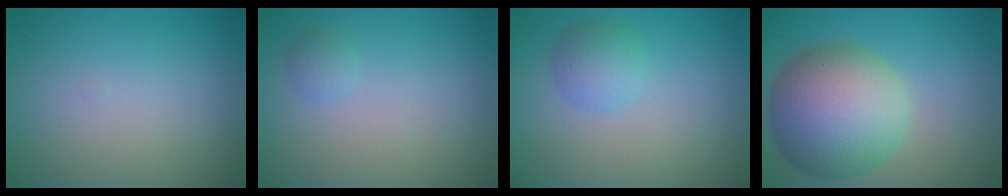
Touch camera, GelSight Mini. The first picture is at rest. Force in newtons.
{"total": 0.9, "press": 0.9, "slide": 0.0}
{"total": 2.4, "press": 2.4, "slide": 0.1}
{"total": 10.9, "press": 10.9, "slide": 0.5}